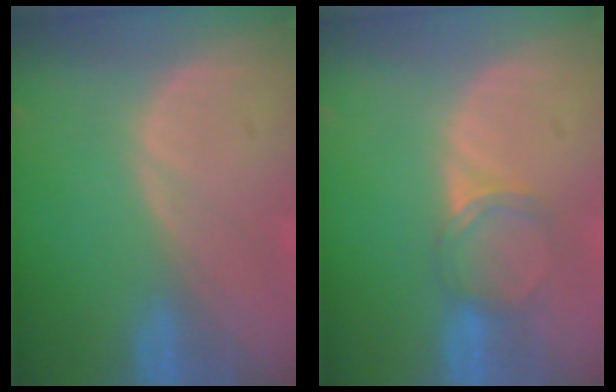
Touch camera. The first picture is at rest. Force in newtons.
{"total": 3.4, "press": 3.0, "slide": 1.6}